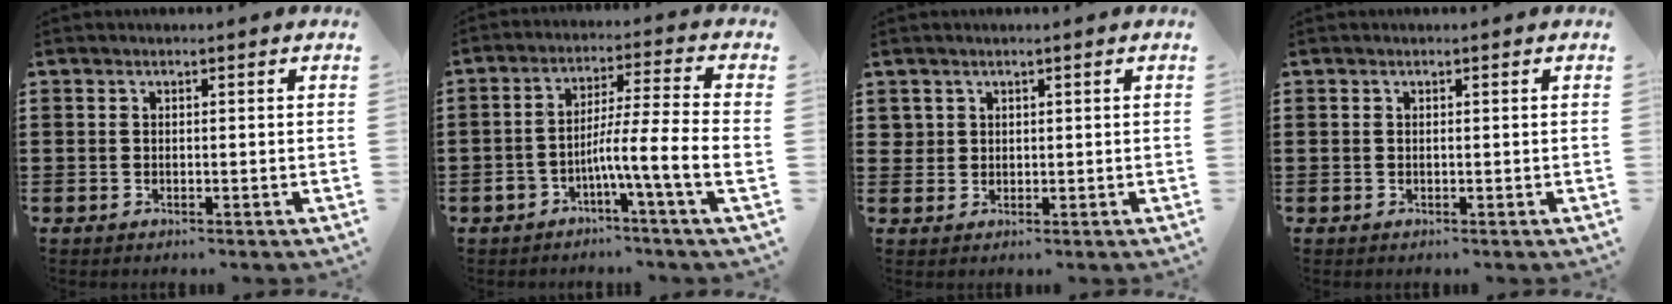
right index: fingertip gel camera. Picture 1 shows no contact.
{"total": 7.4, "force": [-3.5, -0.4, 6.5], "torque": [-0.120, -0.010, -0.069]}
{"total": 1.5, "force": [0.9, 1.3, 0.1], "torque": [-0.007, 0.006, 0.017]}
{"total": 0.0}